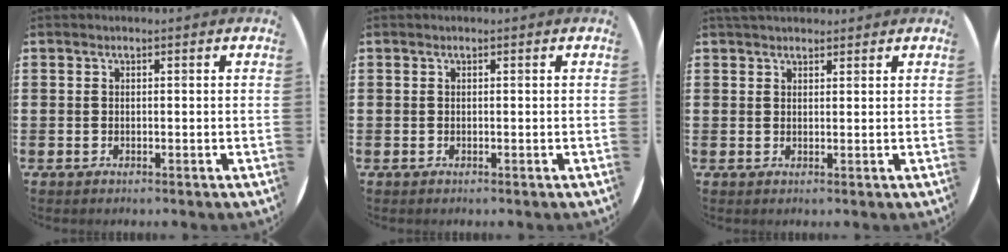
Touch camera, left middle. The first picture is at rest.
{"total": 0.0}
{"total": 1.7, "force": [1.6, 0.5, 0.4], "torque": [-0.009, 0.004, 0.031]}